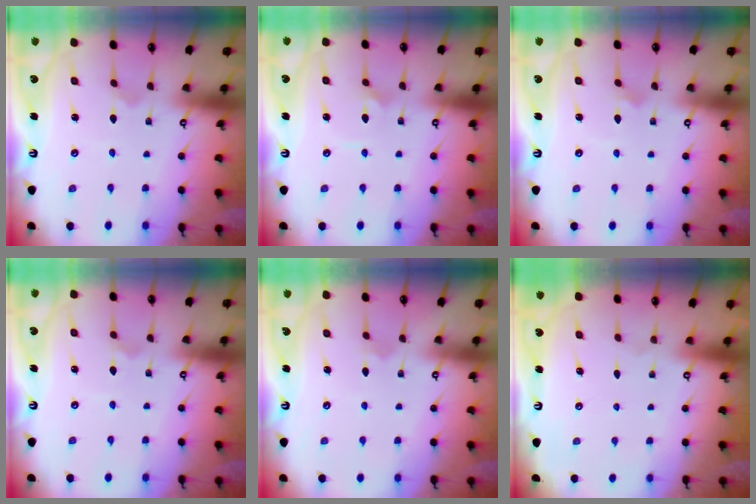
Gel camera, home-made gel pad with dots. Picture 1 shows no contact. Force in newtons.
{"total": 2.6, "press": 2.6, "slide": 0.2}
{"total": 1.5, "press": 1.5, "slide": 0.1}
{"total": 1.5, "press": 1.4, "slide": 0.4}
{"total": 2.7, "press": 2.7, "slide": 0.1}
{"total": 0.0}